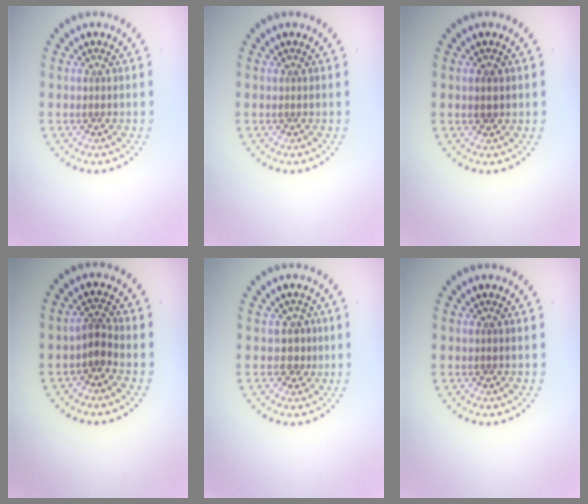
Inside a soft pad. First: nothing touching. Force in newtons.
{"total": 0.0}
{"total": 1.2, "press": 1.1, "slide": 0.4}
{"total": 1.7, "press": 1.3, "slide": 1.1}
{"total": 1.8, "press": 1.2, "slide": 1.2}
{"total": 0.0}